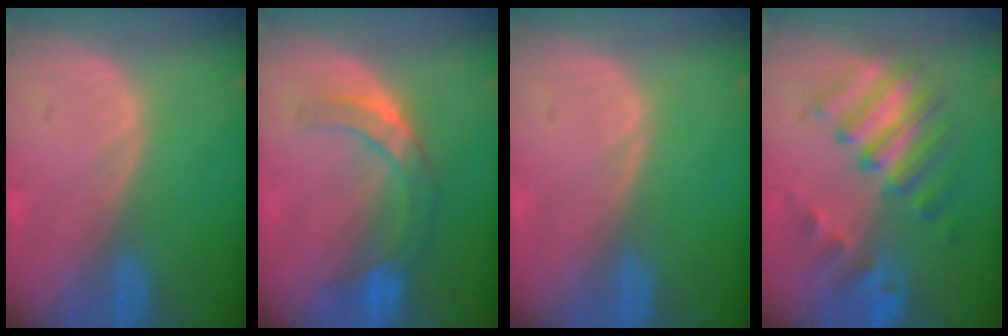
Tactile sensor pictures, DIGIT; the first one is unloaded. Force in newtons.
{"total": 7.3, "press": 6.4, "slide": 3.5}
{"total": 0.0}
{"total": 8.8, "press": 8.1, "slide": 3.4}